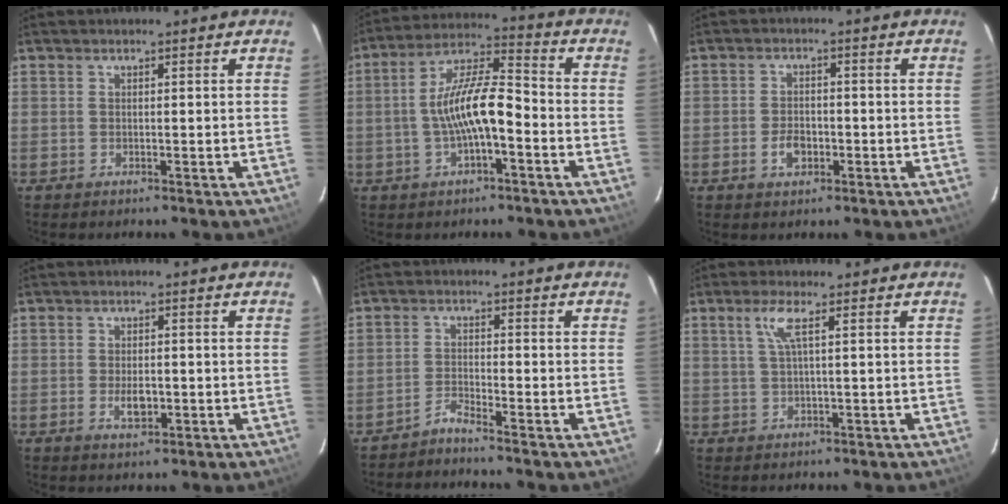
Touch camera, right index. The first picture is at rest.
{"total": 11.2, "force": [-2.8, 3.1, 10.3], "torque": [-0.198, 0.018, -0.051]}
{"total": 4.0, "force": [-1.5, 2.6, 2.6], "torque": [-0.048, 0.003, -0.022]}
{"total": 3.7, "force": [-0.9, 2.0, 3.0], "torque": [-0.054, -0.005, -0.012]}
{"total": 2.3, "force": [-2.2, -0.6, 0.4], "torque": [-0.028, 0.005, -0.046]}
{"total": 3.4, "force": [1.2, -0.3, 3.1], "torque": [-0.064, 0.003, 0.026]}